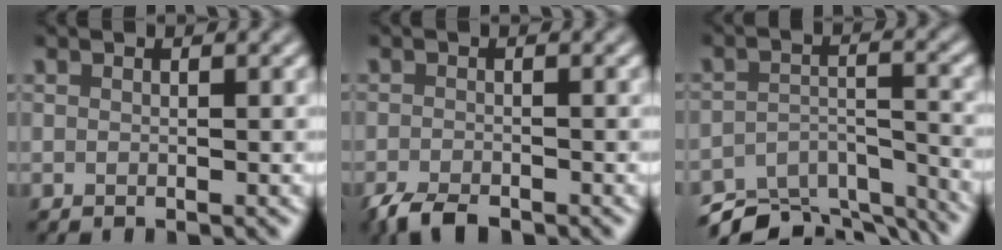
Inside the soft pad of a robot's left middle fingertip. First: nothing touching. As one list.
[{"total": 3.1, "force": [-2.5, 1.0, 1.6], "torque": [-0.030, -0.006, -0.049]}, {"total": 10.3, "force": [-9.3, 3.3, 2.9], "torque": [-0.041, -0.008, -0.128]}]